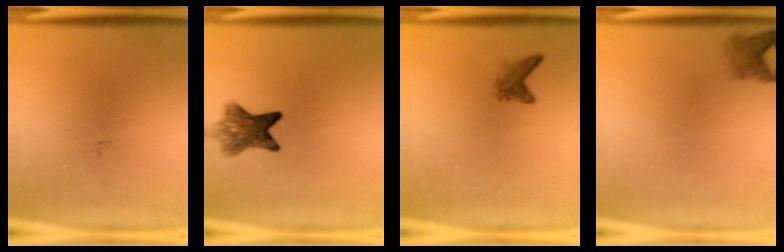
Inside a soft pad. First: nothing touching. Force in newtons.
{"total": 6.5}
{"total": 1.7}
{"total": 2.3}